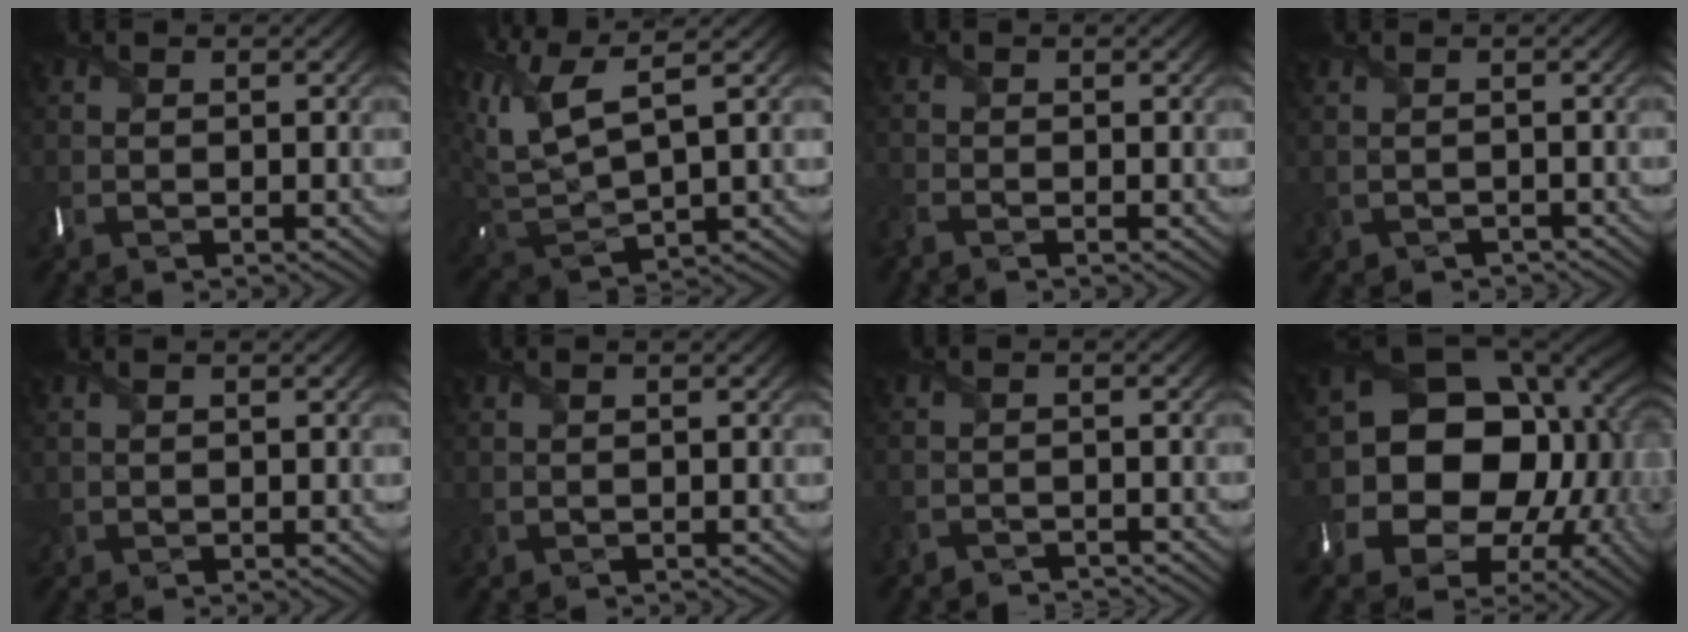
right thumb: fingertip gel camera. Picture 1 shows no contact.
{"total": 11.2, "force": [4.8, 3.9, 9.3], "torque": [-0.242, 0.008, 0.095]}
{"total": 2.1, "force": [-1.9, 0.5, 0.8], "torque": [-0.027, -0.017, -0.046]}
{"total": 1.7, "force": [-1.1, 1.0, 0.9], "torque": [-0.026, -0.012, -0.014]}
{"total": 0.8, "force": [0.5, 0.3, 0.5], "torque": [-0.021, 0.003, 0.013]}
{"total": 0.5, "force": [0.2, 0.2, 0.4], "torque": [-0.015, 0.002, 0.004]}
{"total": 2.7, "force": [-2.6, 0.5, 0.6], "torque": [-0.013, -0.009, -0.049]}
{"total": 20.1, "force": [-2.5, 16.8, 10.7], "torque": [-0.189, -0.049, -0.038]}